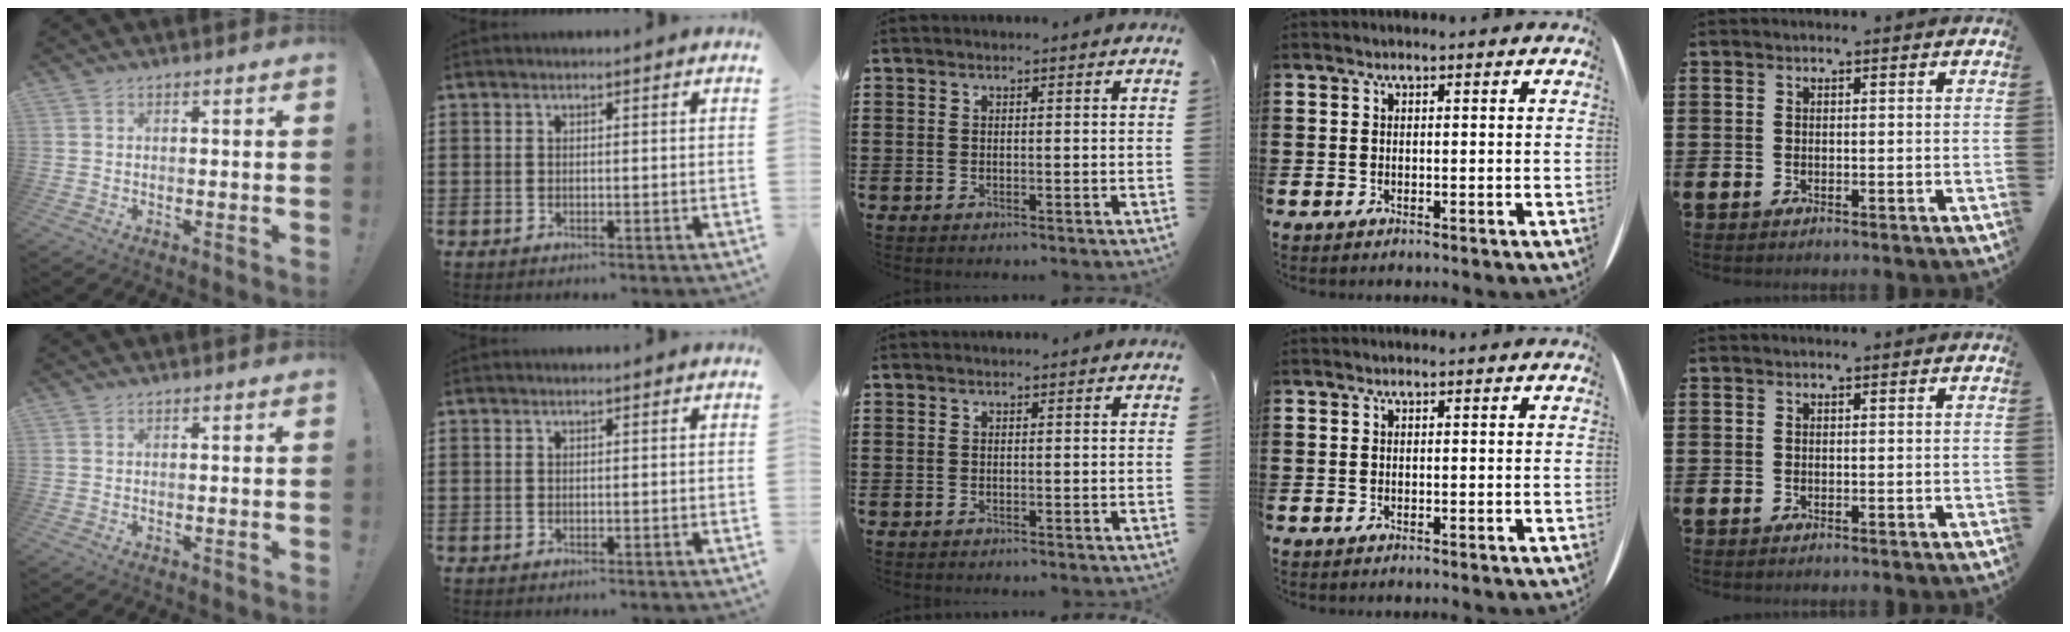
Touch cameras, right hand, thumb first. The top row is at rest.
{}